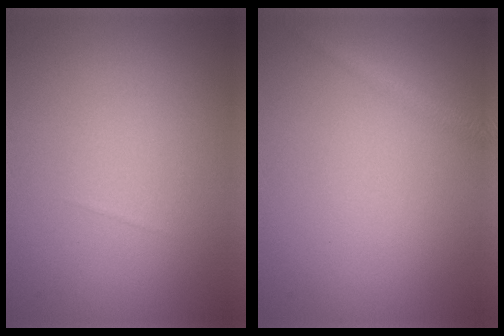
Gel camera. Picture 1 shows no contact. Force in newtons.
{"total": 1.5, "press": 1.5, "slide": 0.1}